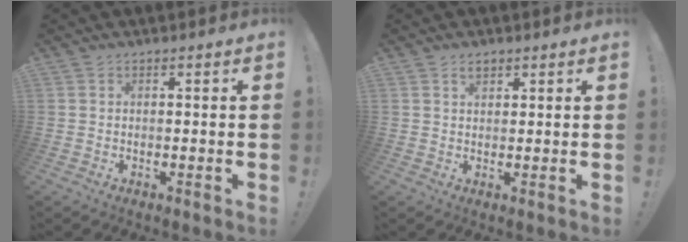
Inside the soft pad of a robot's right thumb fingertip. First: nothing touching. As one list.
[{"total": 2.2, "force": [1.5, 1.3, 1.0], "torque": [-0.012, -0.003, 0.026]}]